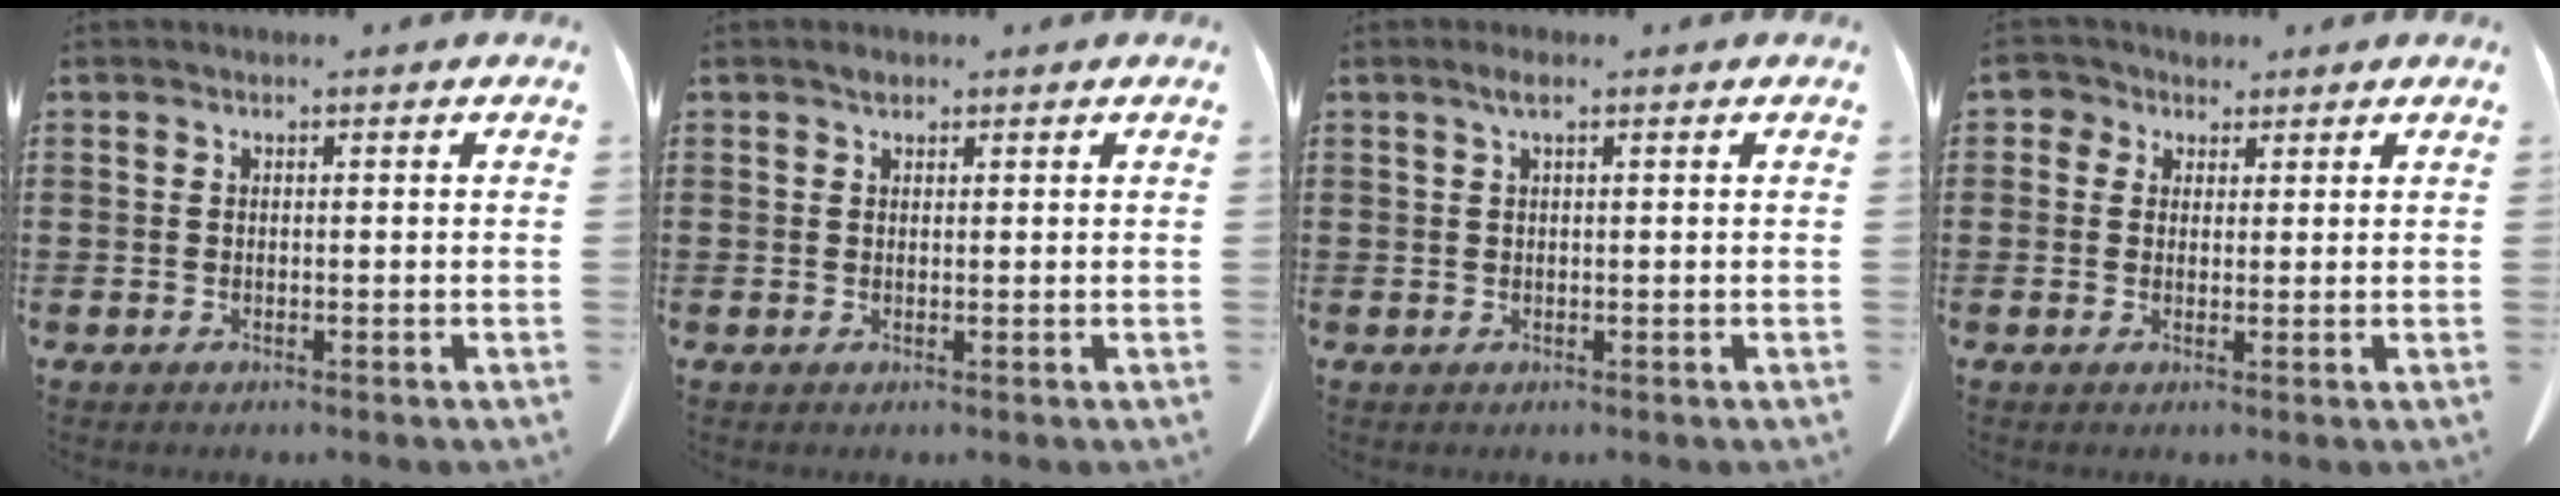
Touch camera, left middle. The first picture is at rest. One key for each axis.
{"total": 0.9, "fx": 0.6, "fy": 0.5, "fz": 0.4, "tx": -0.001, "ty": 0.000, "tz": 0.010}
{"total": 1.5, "fx": 0.6, "fy": 0.2, "fz": 1.4, "tx": -0.029, "ty": 0.002, "tz": 0.010}
{"total": 3.0, "fx": 1.8, "fy": 2.3, "fz": 0.7, "tx": -0.018, "ty": 0.009, "tz": 0.030}